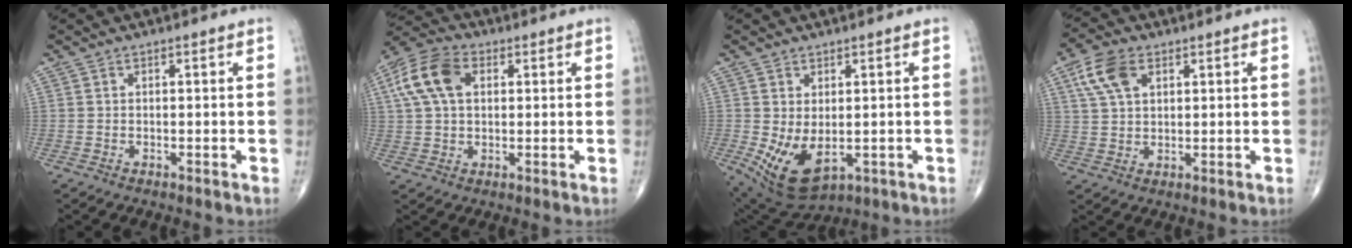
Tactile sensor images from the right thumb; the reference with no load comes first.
{"total": 10.8, "force": [3.0, 6.9, 7.8], "torque": [-0.157, 0.021, 0.049]}
{"total": 9.3, "force": [-1.3, 5.2, 7.6], "torque": [-0.130, -0.010, 0.001]}
{"total": 7.6, "force": [3.3, 4.5, 5.2], "torque": [-0.100, 0.002, 0.063]}